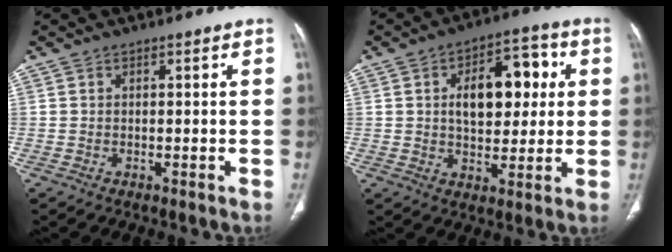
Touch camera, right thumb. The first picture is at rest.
{"total": 14.0, "force": [2.7, 8.1, 11.1], "torque": [-0.125, 0.015, 0.039]}